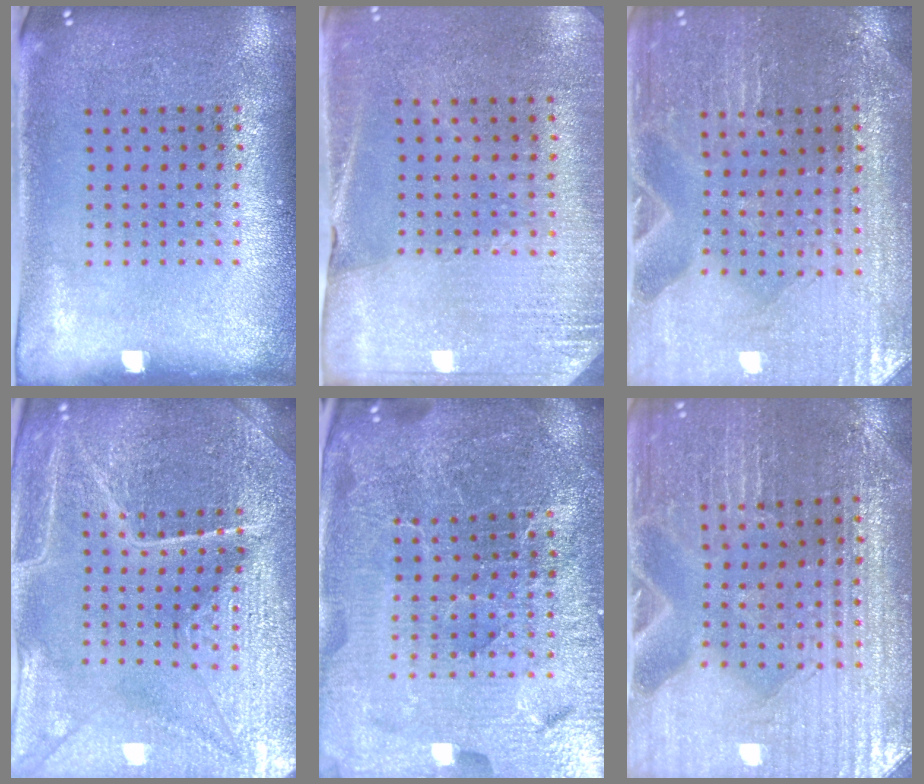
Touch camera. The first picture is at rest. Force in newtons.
{"total": 2.6, "press": 2.5, "slide": 0.8}
{"total": 1.2, "press": 1.2, "slide": 0.0}
{"total": 5.2, "press": 4.9, "slide": 1.9}
{"total": 6.3, "press": 5.6, "slide": 2.9}
{"total": 2.5, "press": 2.4, "slide": 0.4}